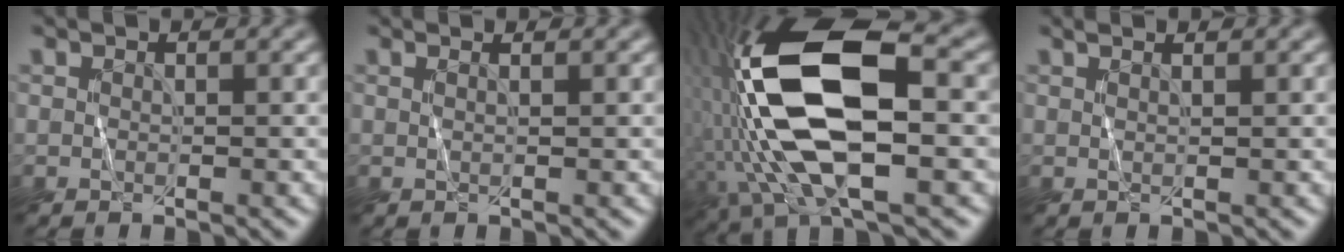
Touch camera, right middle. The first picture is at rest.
{"total": 0.7, "force": [0.4, -0.2, 0.5], "torque": [-0.010, -0.001, 0.005]}
{"total": 15.2, "force": [-0.8, 6.7, 13.7], "torque": [-0.301, 0.016, -0.023]}
{"total": 1.0, "force": [0.8, -0.1, 0.6], "torque": [-0.008, -0.002, 0.009]}